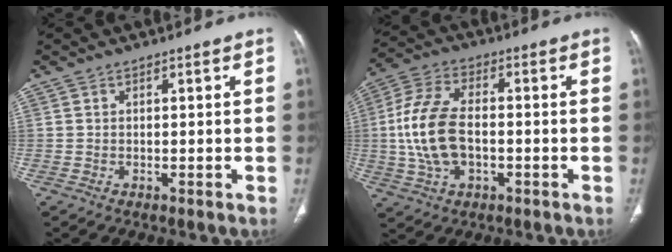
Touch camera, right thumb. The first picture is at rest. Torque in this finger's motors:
{"motor_torque": [-0.16, 1.24, 1.57, -0.12, 0.53]}